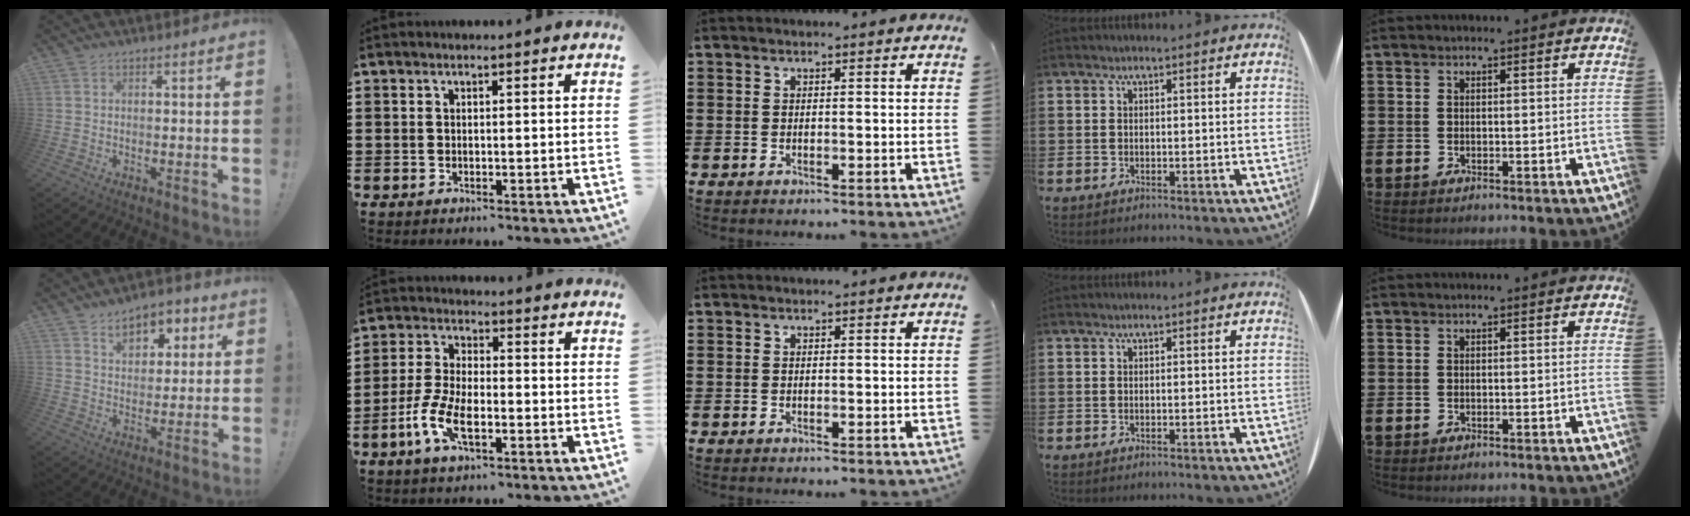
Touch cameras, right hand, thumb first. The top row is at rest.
{"thumb": {"total": 9.0, "force": [4.9, 6.0, 4.6], "torque": [-0.055, -0.027, 0.087]}, "index": {"total": 7.3, "force": [-3.1, 2.9, 6.0], "torque": [-0.148, -0.012, -0.063]}}